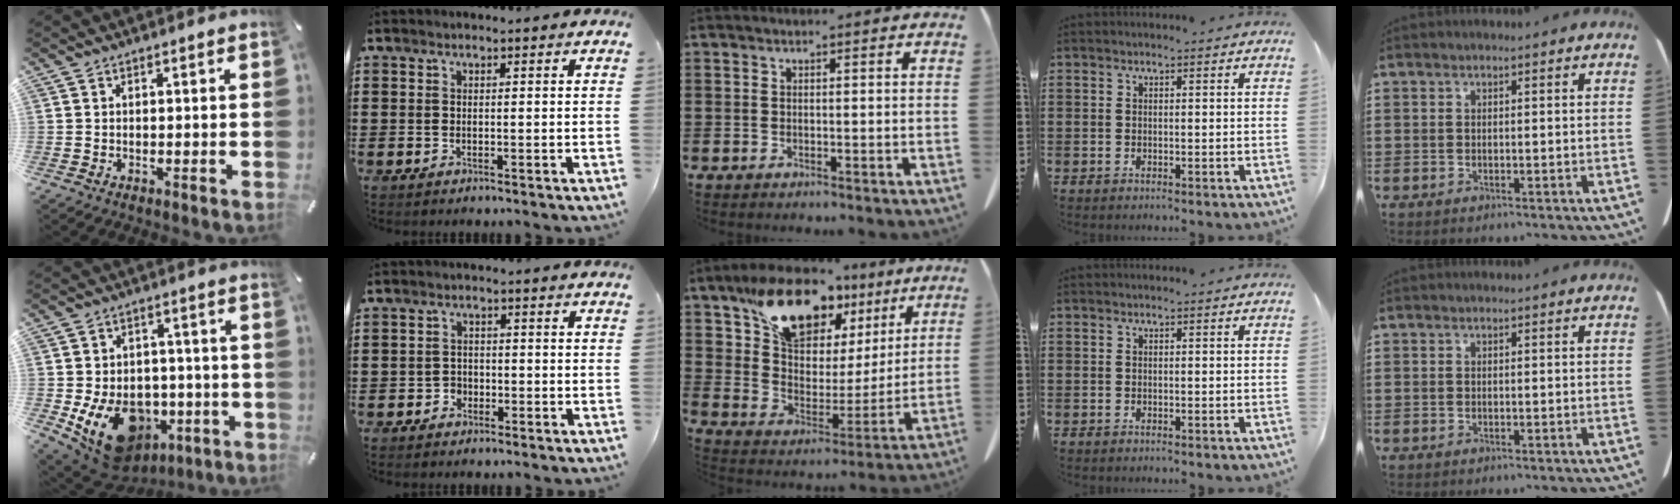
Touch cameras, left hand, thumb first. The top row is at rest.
{"thumb": {"total": 15.9, "force": [-5.6, 11.8, 9.0], "torque": [-0.148, 0.022, -0.081]}, "index": {"total": 1.8, "force": [-1.2, 1.3, 0.0], "torque": [-0.007, 0.002, -0.029]}, "middle": {"total": 15.1, "force": [11.2, 7.2, 7.1], "torque": [-0.167, -0.048, 0.204]}}